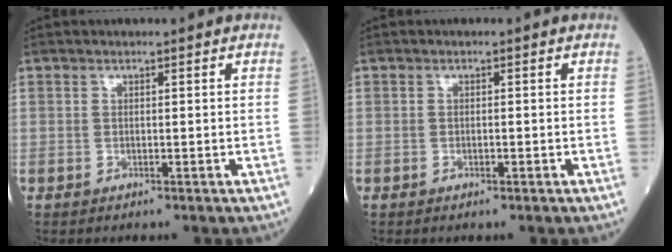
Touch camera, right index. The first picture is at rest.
{"total": 0.8, "force": [-0.3, 0.1, 0.7], "torque": [-0.015, -0.001, -0.003]}